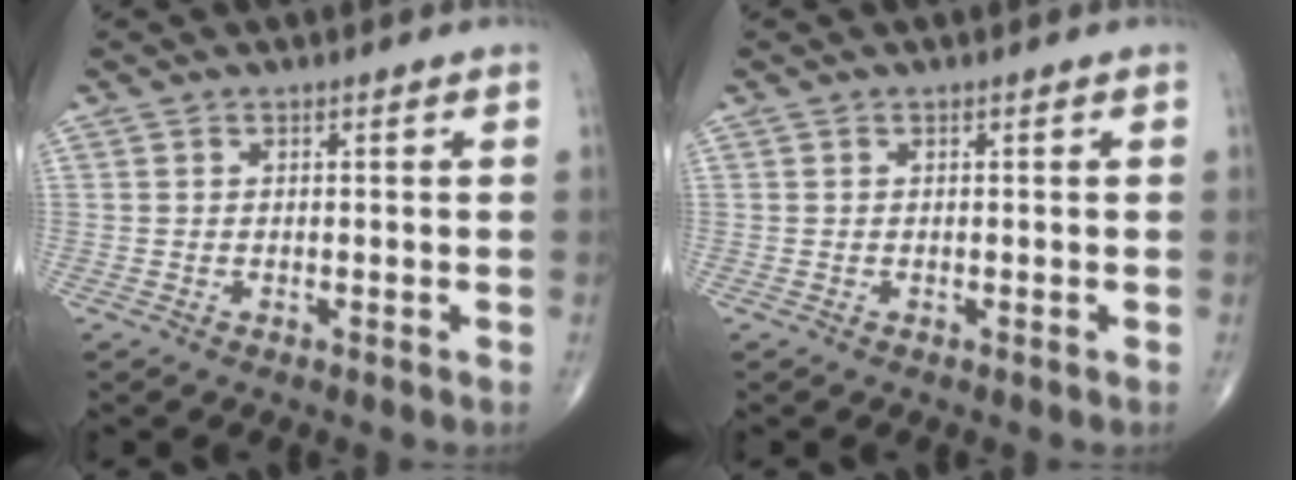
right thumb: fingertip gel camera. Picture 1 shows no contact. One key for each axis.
{"total": 0.0}